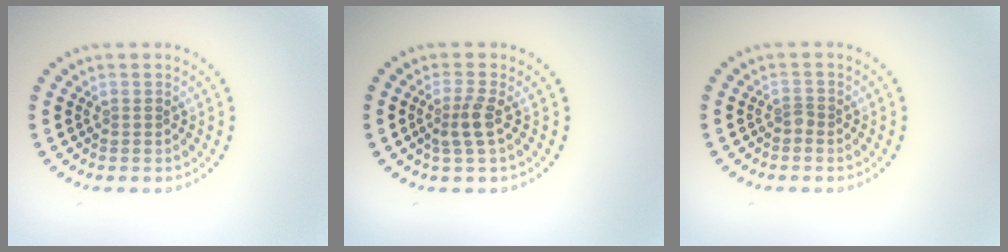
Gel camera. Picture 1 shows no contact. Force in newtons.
{"total": 2.2, "press": 1.9, "slide": 1.2}
{"total": 0.8, "press": 0.6, "slide": 0.6}